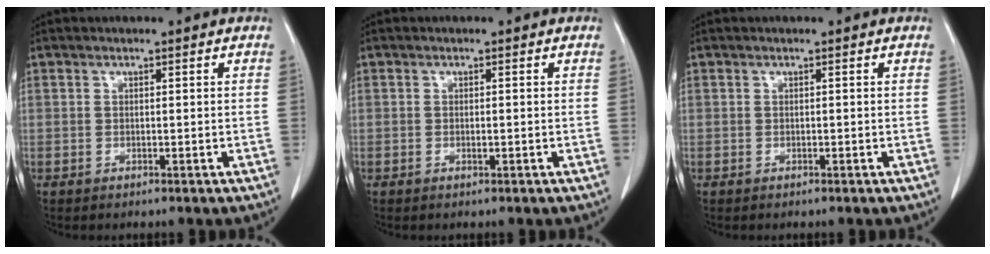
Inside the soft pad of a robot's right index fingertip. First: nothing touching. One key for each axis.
{"total": 0.6, "fx": -0.1, "fy": 0.2, "fz": 0.6, "tx": -0.013, "ty": -0.002, "tz": 0.000}
{"total": 0.0}